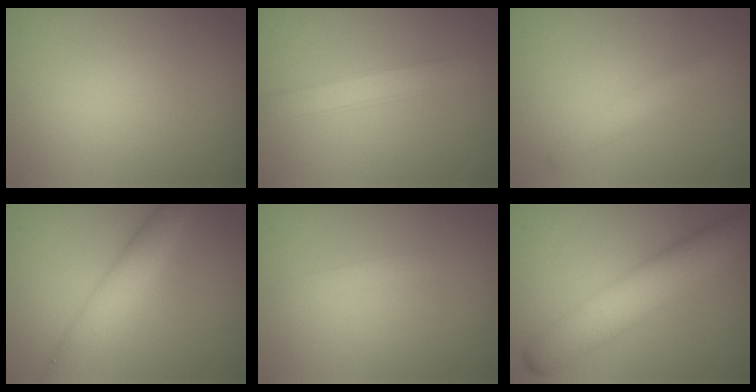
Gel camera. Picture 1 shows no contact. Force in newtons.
{"total": 2.5, "press": 2.5, "slide": 0.0}
{"total": 1.6, "press": 1.6, "slide": 0.0}
{"total": 4.1, "press": 4.1, "slide": 0.1}
{"total": 0.7, "press": 0.7, "slide": 0.1}
{"total": 6.7, "press": 6.7, "slide": 0.1}